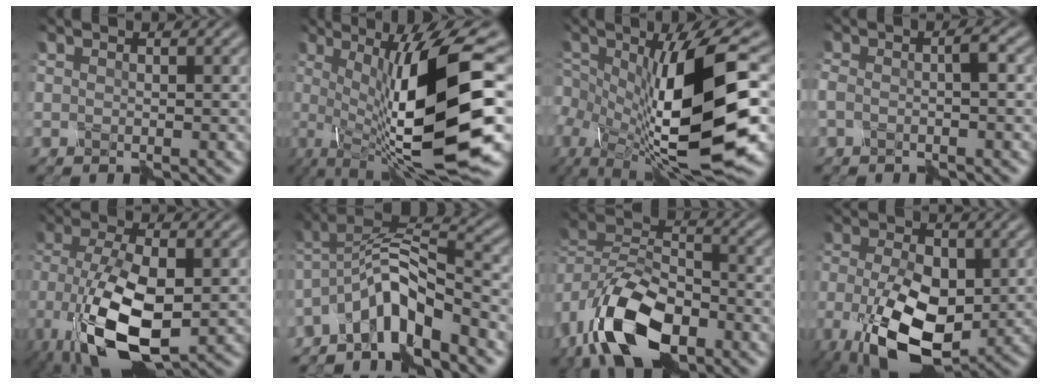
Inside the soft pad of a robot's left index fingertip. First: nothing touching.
{"total": 13.8, "force": [-1.2, 2.8, 13.4], "torque": [-0.210, -0.002, -0.018]}
{"total": 13.8, "force": [-3.0, 4.0, 12.9], "torque": [-0.231, -0.002, -0.052]}
{"total": 1.9, "force": [-1.1, 0.1, 1.6], "torque": [-0.036, 0.004, -0.022]}
{"total": 10.6, "force": [-4.2, 4.5, 8.6], "torque": [-0.193, -0.017, -0.075]}
{"total": 6.2, "force": [-4.8, 1.5, 3.6], "torque": [-0.059, 0.015, -0.097]}
{"total": 11.2, "force": [-6.9, 5.3, 7.1], "torque": [-0.142, 0.001, -0.136]}
{"total": 10.6, "force": [-3.4, 5.8, 8.2], "torque": [-0.170, -0.025, -0.058]}